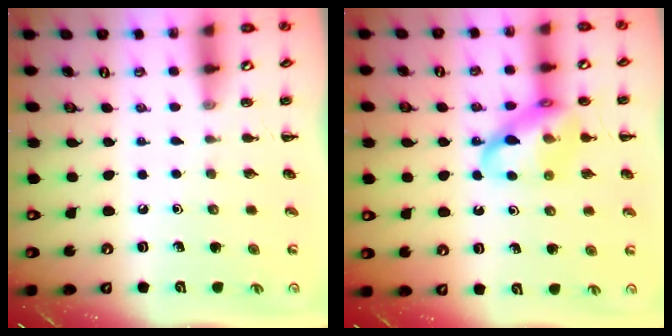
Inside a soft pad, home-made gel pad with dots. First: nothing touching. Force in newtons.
{"total": 16.0, "press": 15.7, "slide": 2.8}